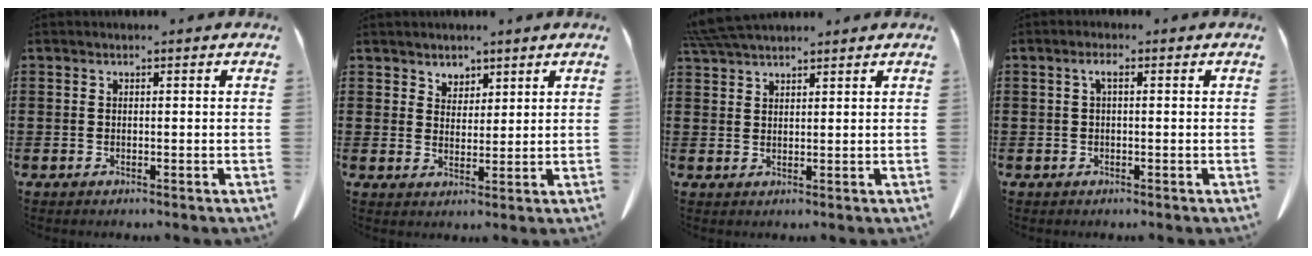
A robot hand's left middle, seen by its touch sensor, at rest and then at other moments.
{"total": 2.9, "force": [2.5, 1.5, 0.1], "torque": [-0.011, 0.002, 0.048]}
{"total": 4.5, "force": [4.2, 0.6, 1.6], "torque": [-0.042, -0.005, 0.081]}
{"total": 1.7, "force": [0.1, 0.4, 1.7], "torque": [-0.033, 0.004, 0.001]}